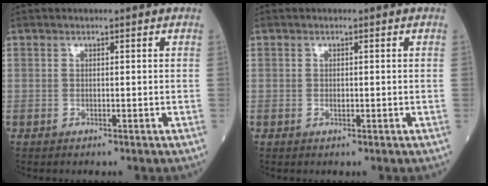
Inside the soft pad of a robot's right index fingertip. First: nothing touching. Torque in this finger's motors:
{"motor_torque": [-0.14, 0.06, -0.06, 0.00]}